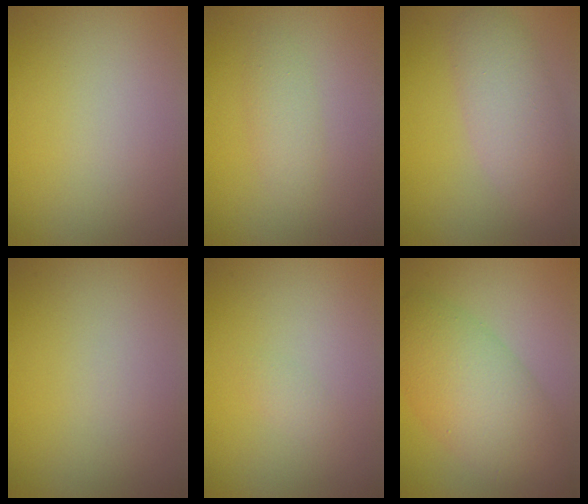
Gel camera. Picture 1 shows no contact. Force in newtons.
{"total": 1.7, "press": 1.7, "slide": 0.0}
{"total": 4.5, "press": 4.5, "slide": 0.1}
{"total": 0.0}
{"total": 0.7, "press": 0.7, "slide": 0.1}
{"total": 7.2, "press": 7.2, "slide": 0.1}